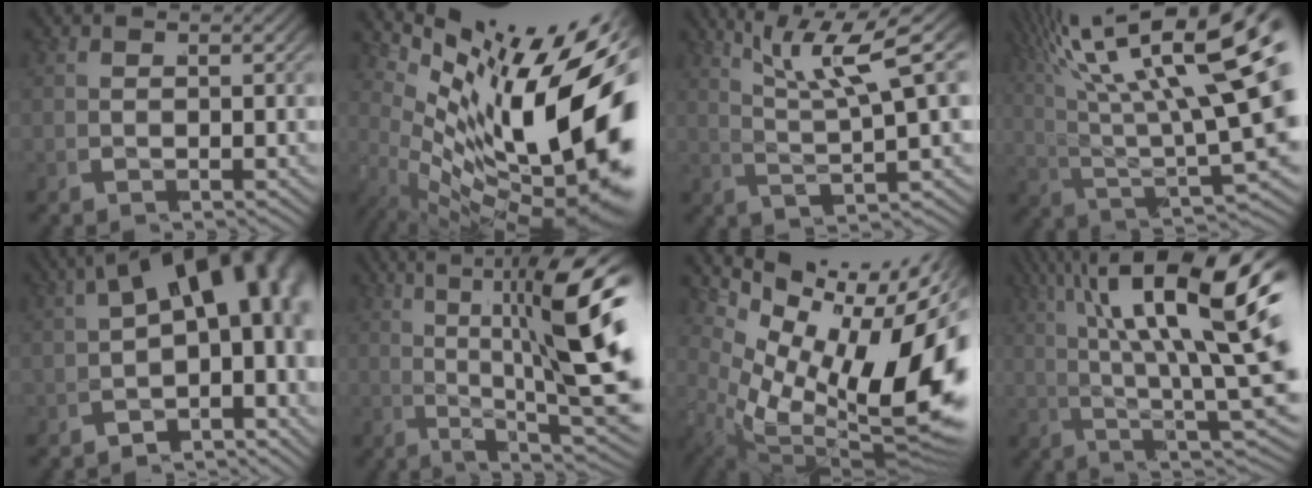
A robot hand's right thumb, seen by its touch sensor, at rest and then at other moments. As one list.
[{"total": 19.3, "force": [-0.9, 10.6, 16.1], "torque": [-0.262, -0.061, 0.011]}, {"total": 6.6, "force": [2.6, 2.3, 5.6], "torque": [-0.088, 0.000, 0.040]}, {"total": 13.7, "force": [4.1, 6.8, 11.2], "torque": [-0.180, -0.002, 0.060]}, {"total": 12.0, "force": [0.4, 7.1, 9.7], "torque": [-0.129, 0.001, -0.009]}, {"total": 12.1, "force": [0.1, 4.9, 11.0], "torque": [-0.145, -0.028, 0.004]}, {"total": 20.5, "force": [-0.8, 13.0, 15.8], "torque": [-0.268, -0.060, 0.006]}, {"total": 14.3, "force": [2.9, 5.9, 12.8], "torque": [-0.182, -0.005, 0.044]}]